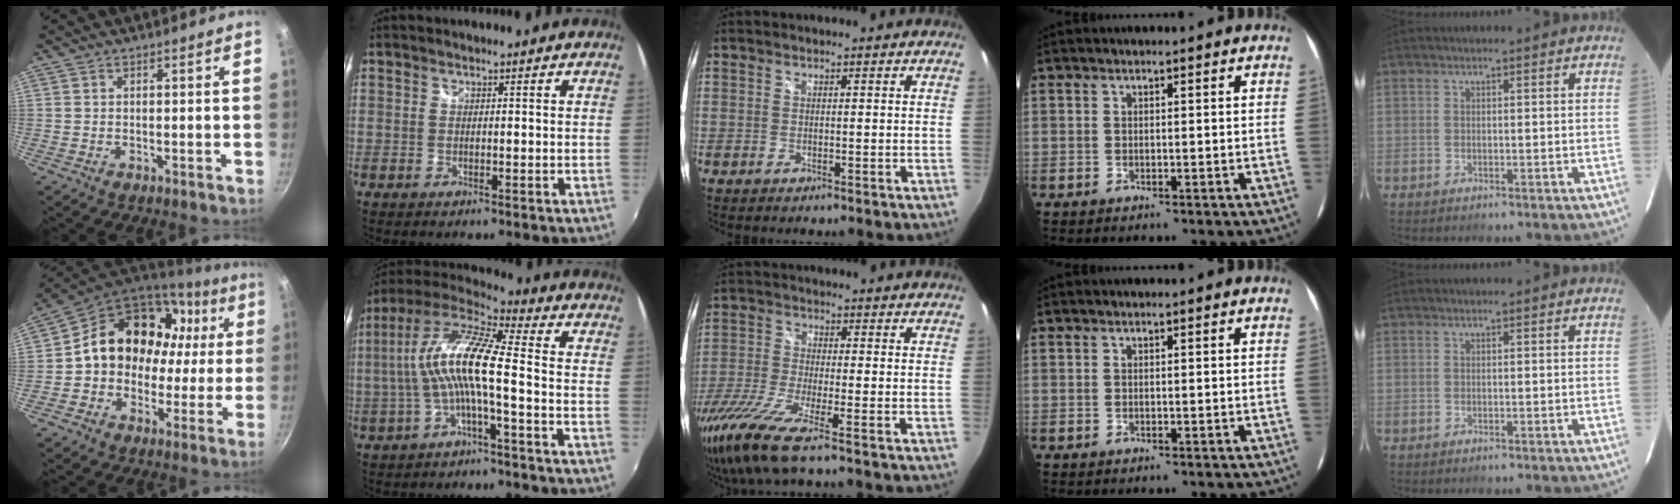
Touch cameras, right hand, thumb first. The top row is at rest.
{"thumb": {"total": 20.1, "force": [3.0, 16.3, 11.4], "torque": [-0.157, 0.047, 0.048]}, "index": {"total": 12.2, "force": [-1.6, 1.2, 12.1], "torque": [-0.234, 0.012, -0.031]}, "middle": {"total": 10.8, "force": [-7.8, 0.2, 7.4], "torque": [-0.171, -0.043, -0.150]}}